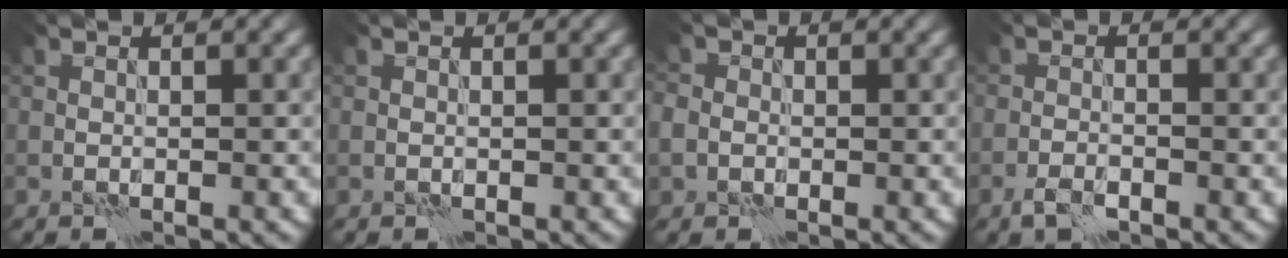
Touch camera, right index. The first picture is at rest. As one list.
[{"total": 0.0}, {"total": 2.4, "force": [0.0, 2.3, 0.8], "torque": [-0.009, 0.009, -0.010]}, {"total": 1.5, "force": [-1.1, 0.5, 1.0], "torque": [-0.022, 0.001, -0.024]}]